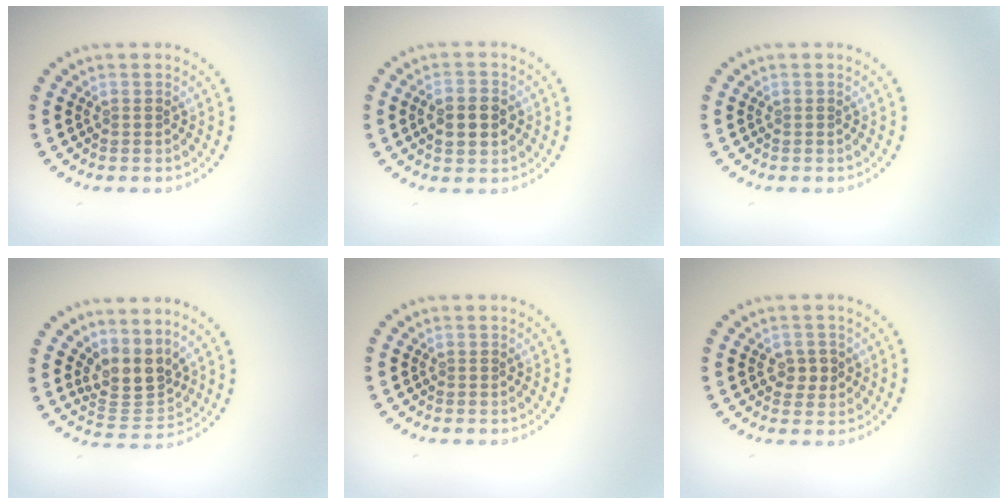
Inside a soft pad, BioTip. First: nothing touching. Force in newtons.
{"total": 3.8, "press": 3.8, "slide": 0.1}
{"total": 0.0}
{"total": 3.6, "press": 2.6, "slide": 2.5}
{"total": 0.0}
{"total": 1.9, "press": 1.8, "slide": 0.3}